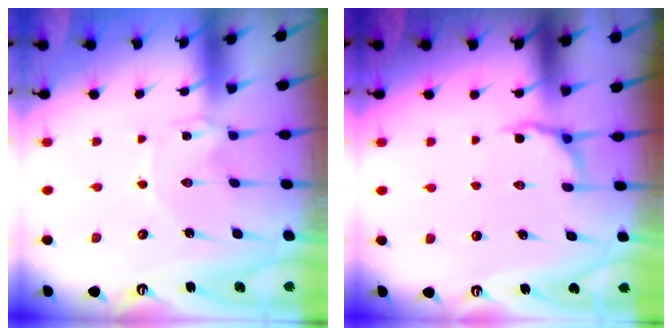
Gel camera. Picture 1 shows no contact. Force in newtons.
{"total": 4.3, "press": 3.6, "slide": 2.3}